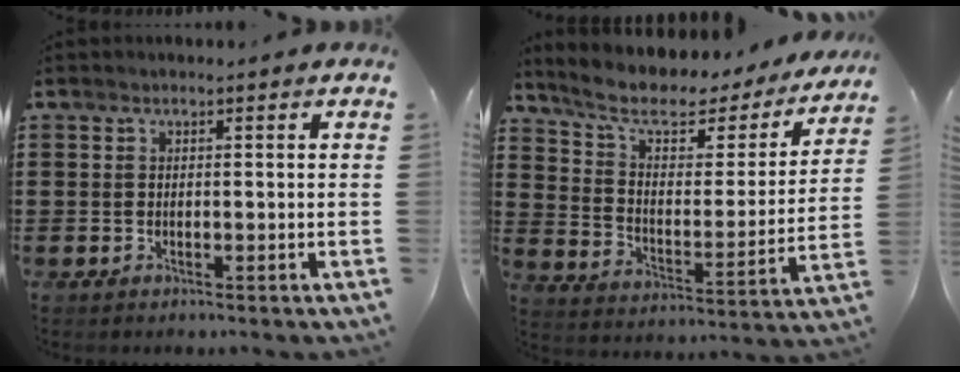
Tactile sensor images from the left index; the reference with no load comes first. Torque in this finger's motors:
{"motor_torque": [1.49, -0.65, 0.59, 0.15]}